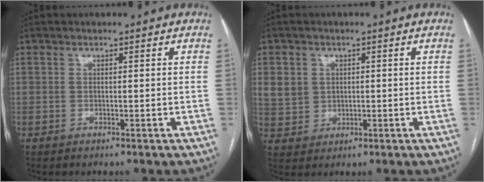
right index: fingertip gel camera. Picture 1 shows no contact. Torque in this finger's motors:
{"motor_torque": [-0.01, 0.09, 0.03, 0.03]}